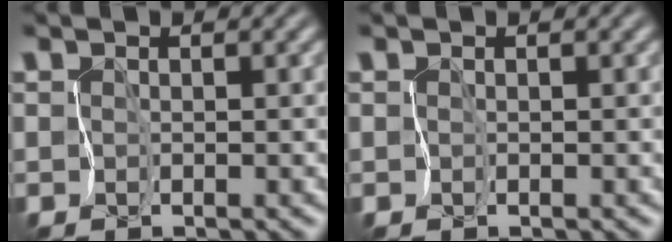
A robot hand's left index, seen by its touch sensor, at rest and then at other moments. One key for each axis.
{"total": 0.0}